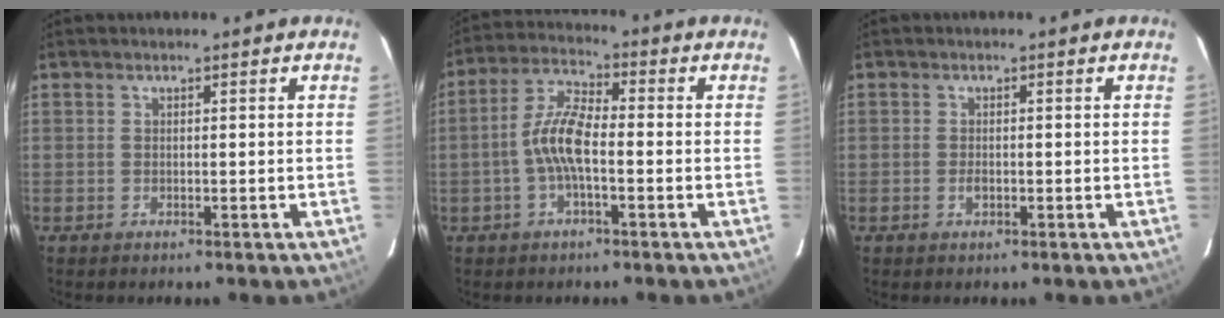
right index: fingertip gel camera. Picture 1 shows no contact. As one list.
[{"total": 7.6, "force": [-1.8, 2.3, 7.1], "torque": [-0.152, 0.015, -0.040]}, {"total": 1.3, "force": [-0.4, 0.8, 0.9], "torque": [-0.017, 0.000, -0.007]}]